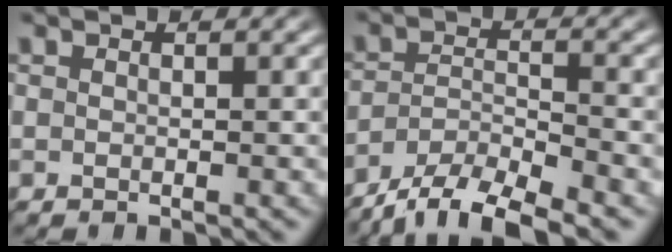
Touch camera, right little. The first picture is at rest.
{"total": 7.4, "force": [-5.5, 3.3, 3.7], "torque": [-0.055, -0.017, -0.087]}